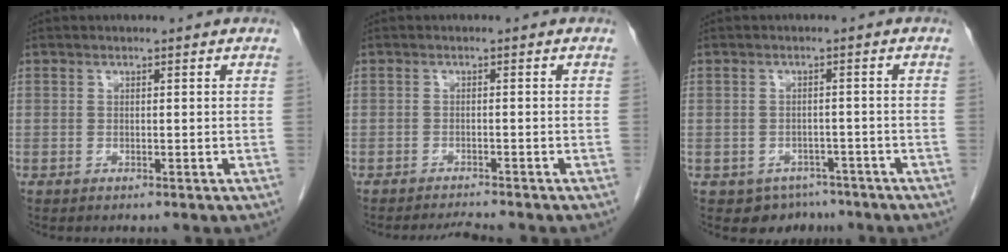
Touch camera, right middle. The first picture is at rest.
{"total": 2.4, "force": [-2.2, -0.8, 0.2], "torque": [-0.007, -0.014, -0.037]}
{"total": 4.6, "force": [-3.5, 3.0, 0.2], "torque": [0.009, 0.010, -0.044]}